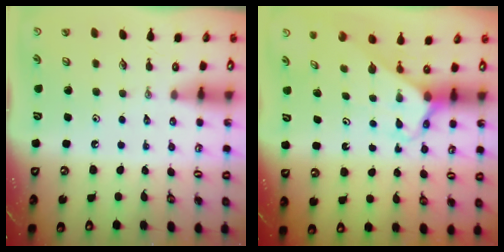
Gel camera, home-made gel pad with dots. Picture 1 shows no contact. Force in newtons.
{"total": 2.5, "press": 2.5, "slide": 0.2}